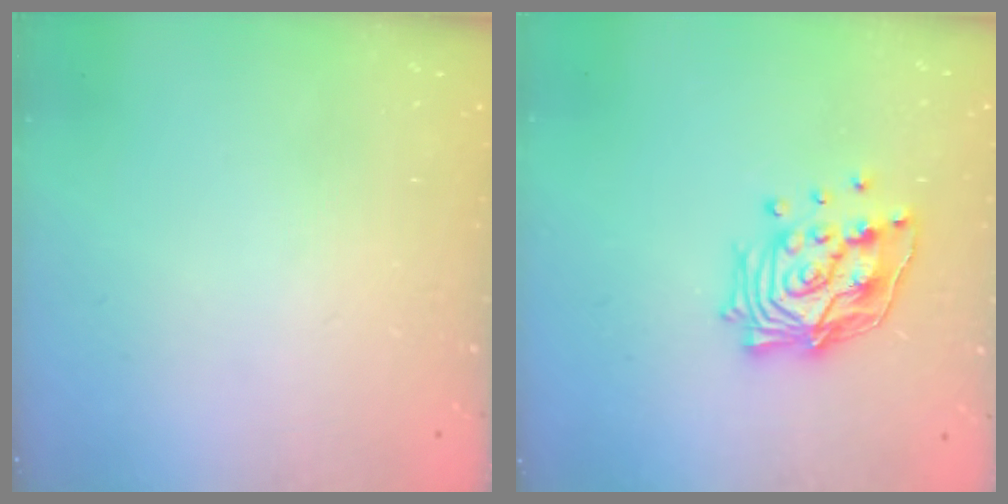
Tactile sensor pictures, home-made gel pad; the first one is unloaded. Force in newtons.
{"total": 15.1, "press": 14.9, "slide": 1.9}